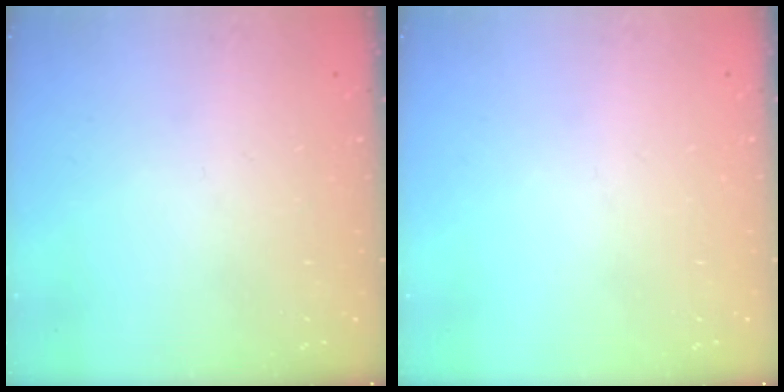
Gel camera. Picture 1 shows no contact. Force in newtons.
{"total": 0.0}